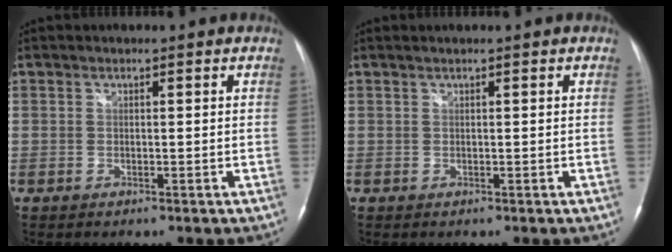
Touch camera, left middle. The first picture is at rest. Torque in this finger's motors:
{"motor_torque": [0.15, 0.13, -0.01, 0.00]}